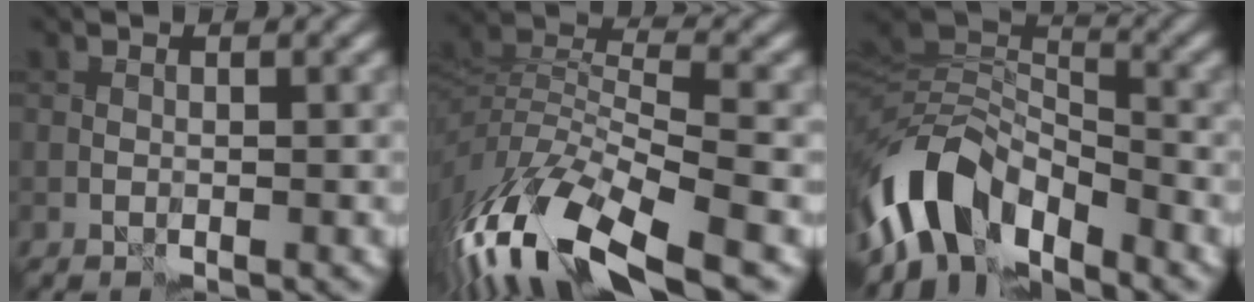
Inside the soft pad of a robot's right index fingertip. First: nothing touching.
{"total": 11.8, "force": [-6.3, 4.8, 8.7], "torque": [-0.170, -0.012, -0.123]}
{"total": 7.9, "force": [-4.9, 4.3, 4.4], "torque": [-0.072, -0.002, -0.097]}